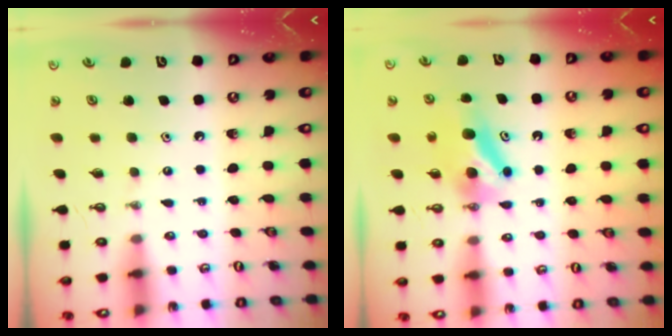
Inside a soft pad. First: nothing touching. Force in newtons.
{"total": 7.2, "press": 7.0, "slide": 1.6}